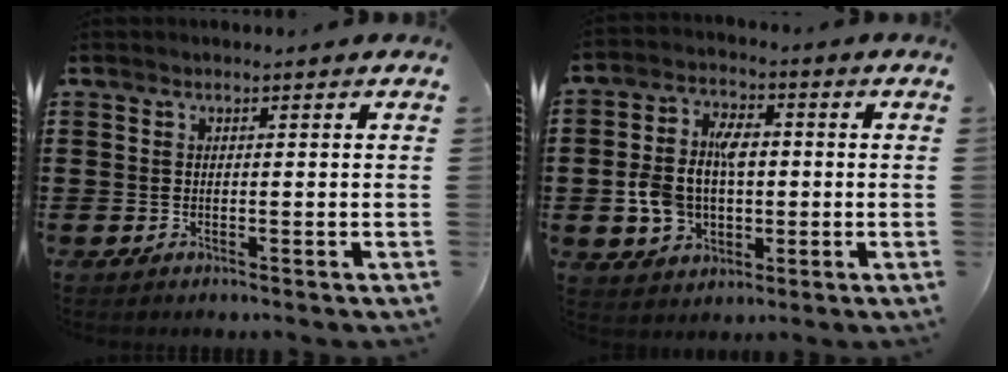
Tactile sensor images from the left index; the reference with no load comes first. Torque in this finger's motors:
{"motor_torque": [1.08, 1.06, 0.68, 0.18]}